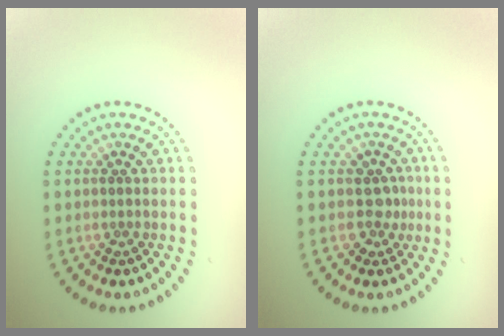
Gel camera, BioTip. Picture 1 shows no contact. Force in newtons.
{"total": 1.8, "press": 1.4, "slide": 1.2}